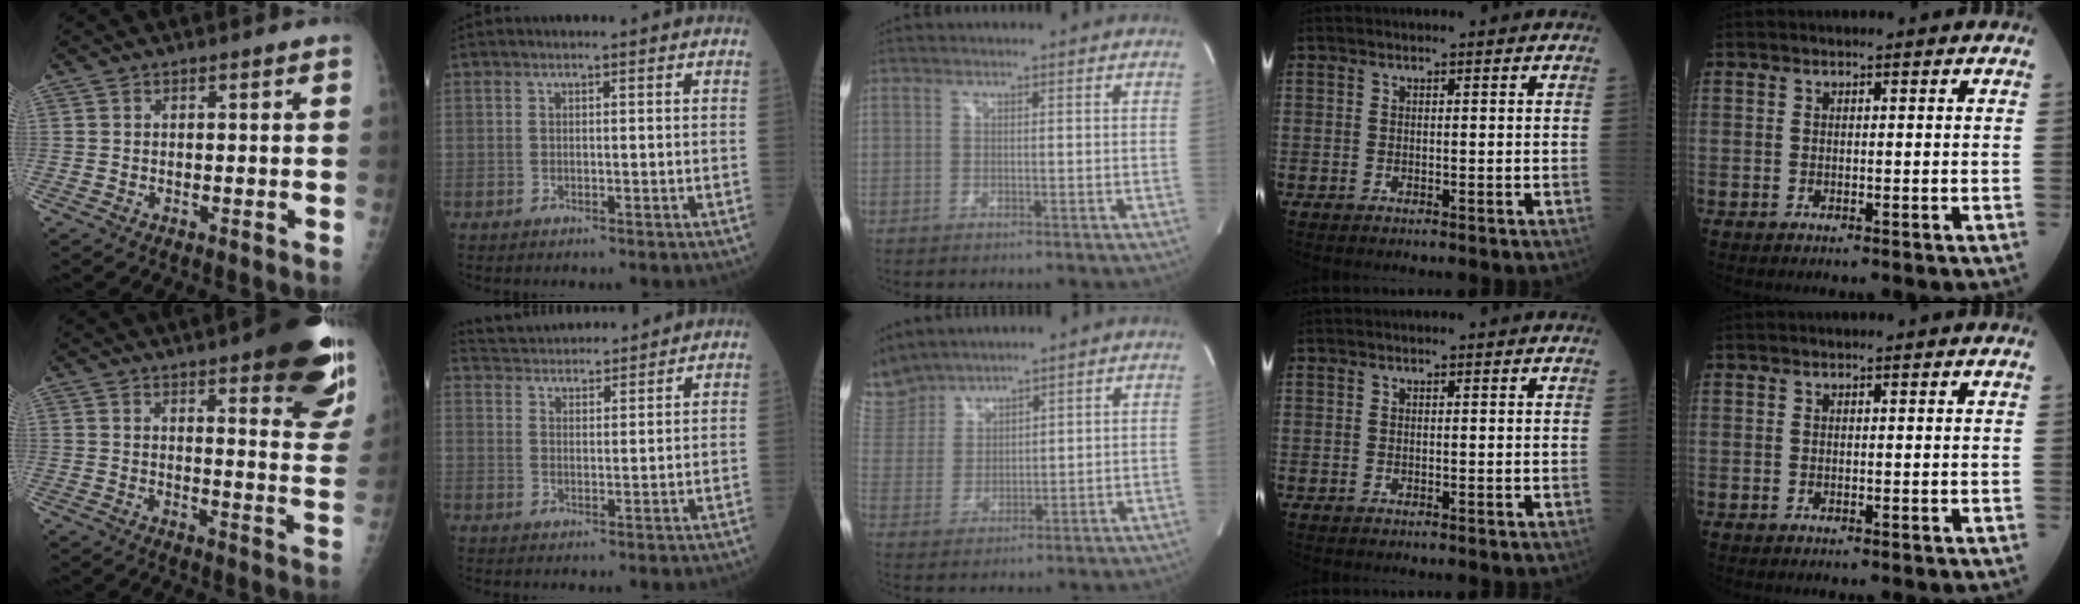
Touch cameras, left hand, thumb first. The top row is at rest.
{"thumb": {"total": 19.8, "force": [12.4, 5.2, 14.5], "torque": [-0.151, -0.057, 0.145]}, "index": {"total": 10.2, "force": [9.9, 1.6, 2.0], "torque": [-0.036, 0.026, 0.151]}, "middle": {"total": 7.6, "force": [7.3, 1.9, 0.2], "torque": [-0.022, 0.016, 0.164]}}